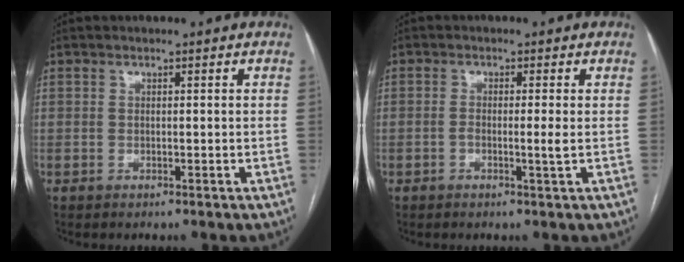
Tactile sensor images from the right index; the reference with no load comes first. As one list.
[{"total": 2.2, "force": [-0.4, -0.2, 2.1], "torque": [-0.038, -0.003, -0.008]}]